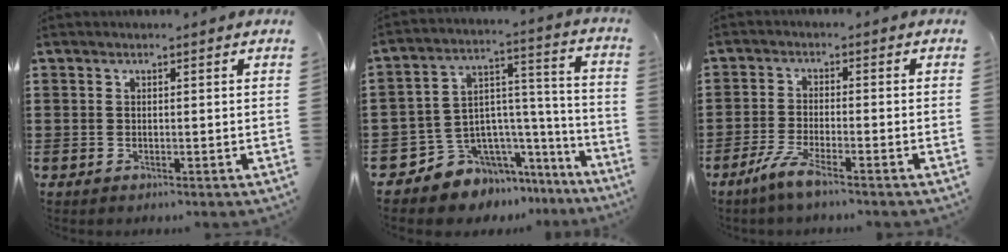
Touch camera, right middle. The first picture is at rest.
{"total": 7.6, "force": [-5.7, 5.0, 0.6], "torque": [-0.044, -0.013, -0.104]}
{"total": 4.5, "force": [-3.2, 0.1, 3.1], "torque": [-0.070, -0.013, -0.062]}